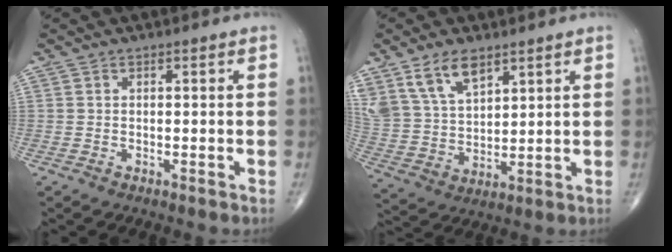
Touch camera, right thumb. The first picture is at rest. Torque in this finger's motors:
{"motor_torque": [-0.94, 1.17, 1.12, 1.09, 0.12]}